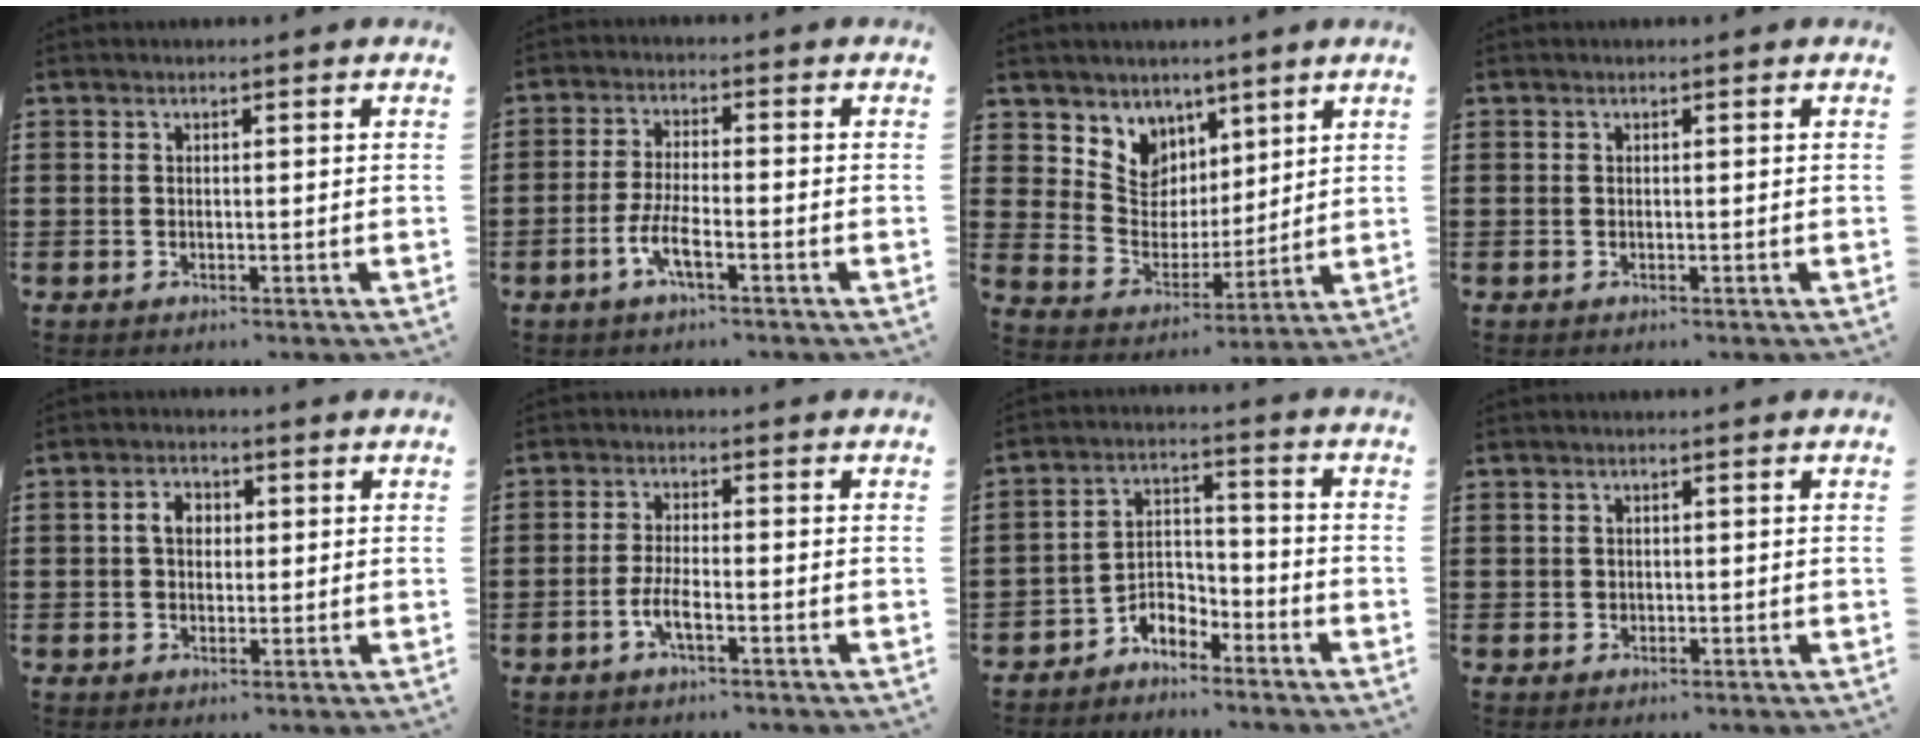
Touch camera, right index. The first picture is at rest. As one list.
[{"total": 4.7, "force": [-2.4, 0.9, 4.0], "torque": [-0.094, -0.008, -0.051]}, {"total": 6.8, "force": [4.3, 5.3, -0.5], "torque": [-0.040, -0.038, 0.082]}, {"total": 0.0}, {"total": 3.3, "force": [0.4, 2.4, 2.3], "torque": [-0.051, 0.012, 0.004]}, {"total": 3.4, "force": [-1.6, 0.6, 2.9], "torque": [-0.064, -0.005, -0.034]}, {"total": 4.2, "force": [-3.7, 1.8, 1.0], "torque": [-0.031, 0.010, -0.076]}, {"total": 0.6, "force": [0.3, 0.5, 0.1], "torque": [-0.004, 0.001, 0.007]}]